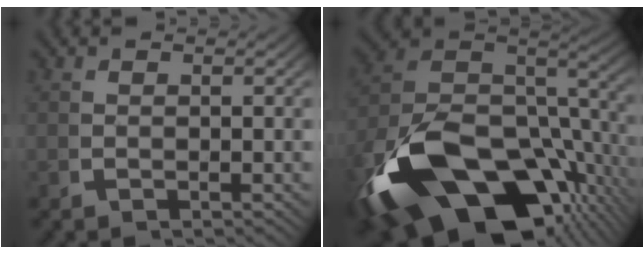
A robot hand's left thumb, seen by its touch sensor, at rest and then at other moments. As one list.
[{"total": 20.7, "force": [-6.1, 12.1, 15.6], "torque": [-0.322, -0.060, -0.075]}]